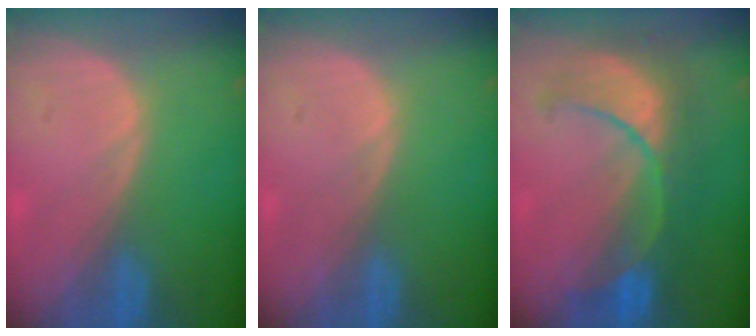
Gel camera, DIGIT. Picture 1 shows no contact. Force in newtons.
{"total": 0.0}
{"total": 9.1, "press": 9.1, "slide": 0.6}